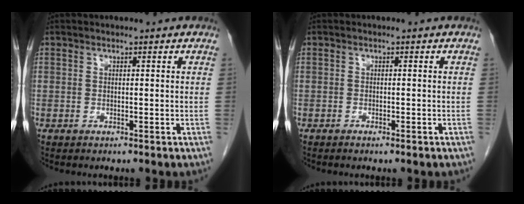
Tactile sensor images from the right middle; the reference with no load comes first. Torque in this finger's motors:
{"motor_torque": [-0.46, -0.04, -0.07, -0.01]}